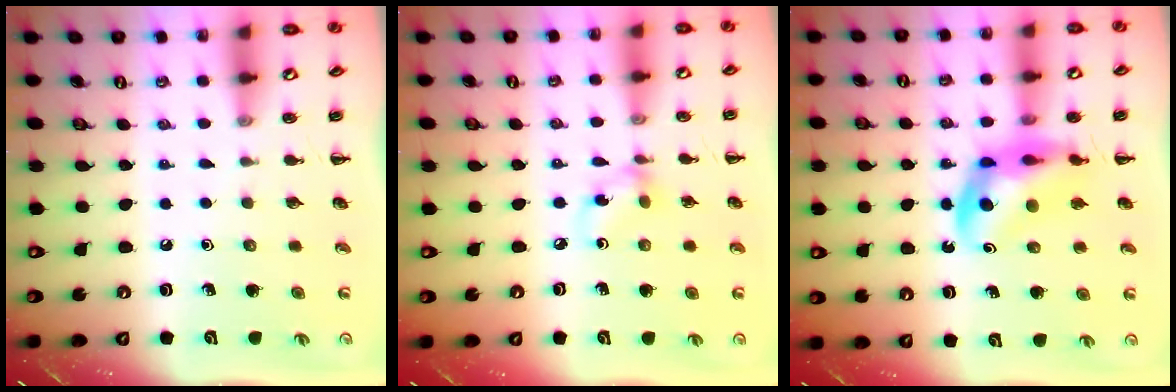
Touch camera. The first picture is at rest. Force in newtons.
{"total": 5.0, "press": 4.8, "slide": 1.2}
{"total": 12.3, "press": 11.8, "slide": 3.4}